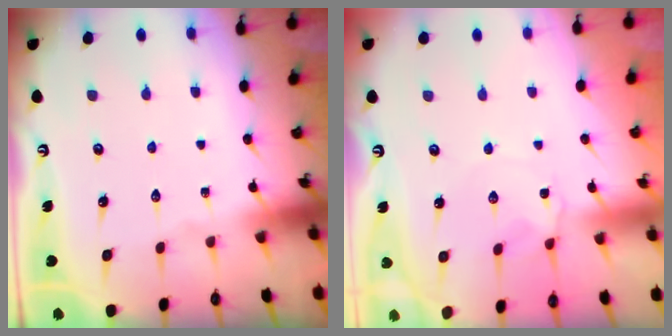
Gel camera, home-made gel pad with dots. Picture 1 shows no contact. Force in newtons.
{"total": 2.0, "press": 1.9, "slide": 0.3}